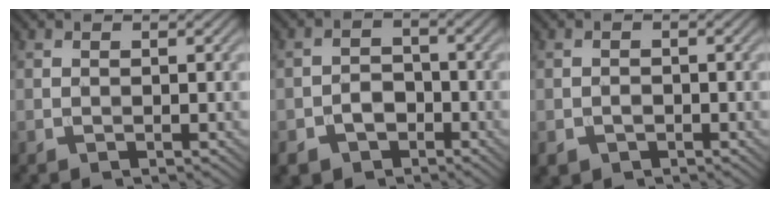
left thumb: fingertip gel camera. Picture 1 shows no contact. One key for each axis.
{"total": 4.8, "fx": -2.8, "fy": 3.4, "fz": 2.0, "tx": -0.024, "ty": -0.001, "tz": -0.059}
{"total": 1.8, "fx": -0.9, "fy": 1.4, "fz": 0.8, "tx": -0.015, "ty": -0.005, "tz": -0.017}